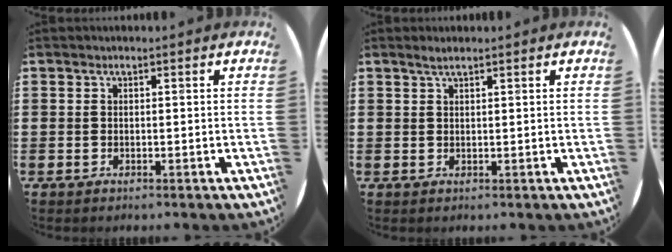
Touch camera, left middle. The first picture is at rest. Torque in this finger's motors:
{"motor_torque": [0.33, -0.24, 0.00, 0.00]}